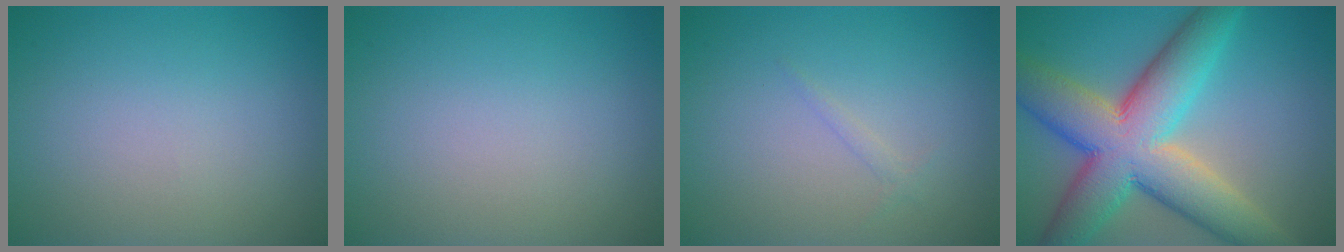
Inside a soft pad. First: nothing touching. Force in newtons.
{"total": 0.0}
{"total": 0.6, "press": 0.6, "slide": 0.1}
{"total": 12.0, "press": 12.0, "slide": 0.7}